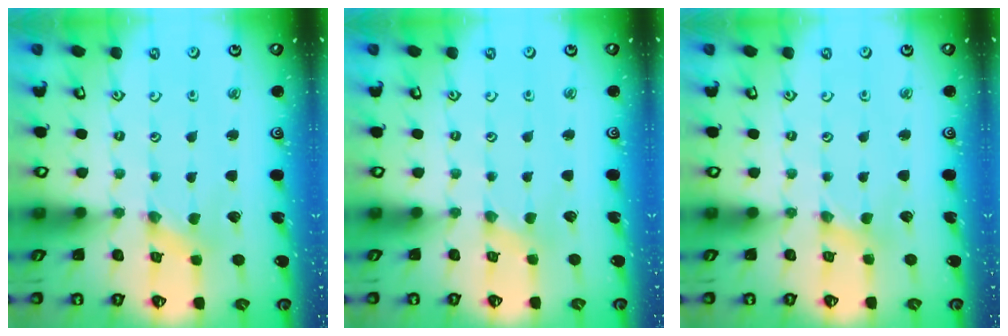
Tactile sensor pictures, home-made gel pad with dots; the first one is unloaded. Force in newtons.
{"total": 0.0}
{"total": 2.1, "press": 2.0, "slide": 0.4}